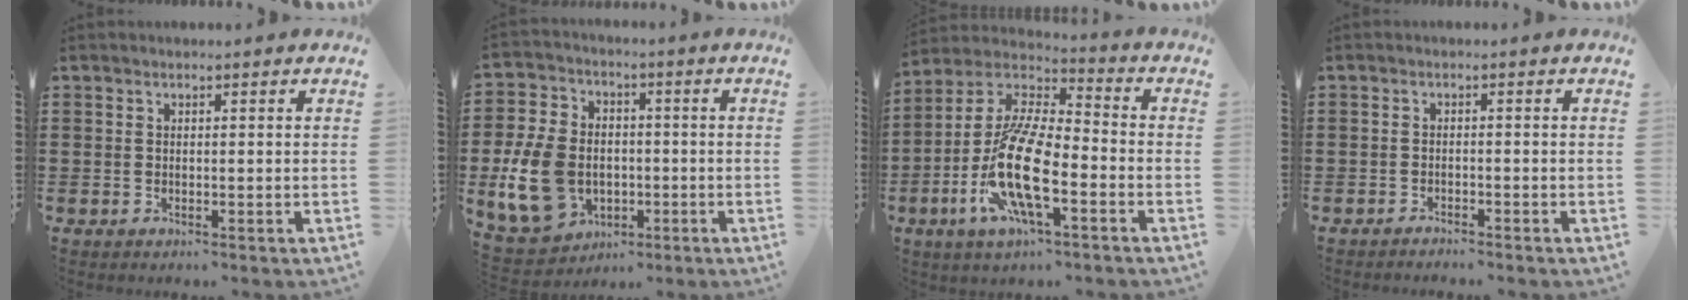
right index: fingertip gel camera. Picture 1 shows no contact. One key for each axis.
{"total": 12.2, "fx": -2.5, "fy": 9.3, "fz": 7.5, "tx": -0.199, "ty": 0.013, "tz": -0.046}
{"total": 13.9, "fx": -5.5, "fy": 4.6, "fz": 12.0, "tx": -0.287, "ty": -0.014, "tz": -0.117}
{"total": 1.3, "fx": -1.3, "fy": -0.1, "fz": 0.0, "tx": -0.005, "ty": 0.000, "tz": -0.028}